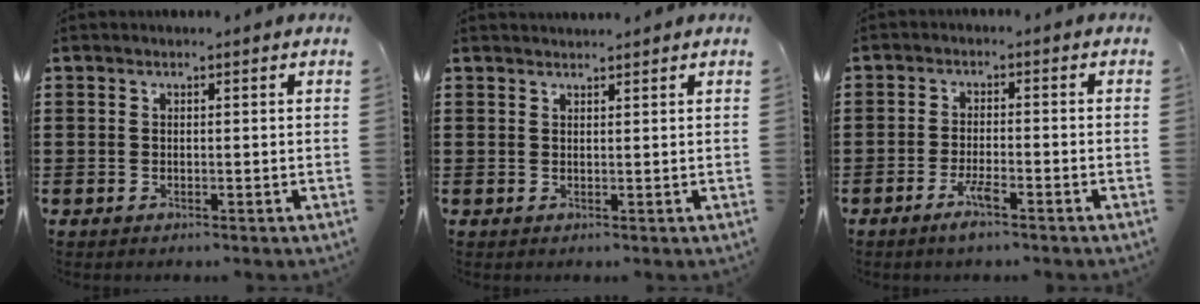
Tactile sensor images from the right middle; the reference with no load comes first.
{"total": 1.3, "force": [1.3, 0.2, 0.1], "torque": [0.004, -0.003, 0.023]}
{"total": 3.2, "force": [-2.1, 0.5, 2.5], "torque": [-0.056, -0.002, -0.041]}